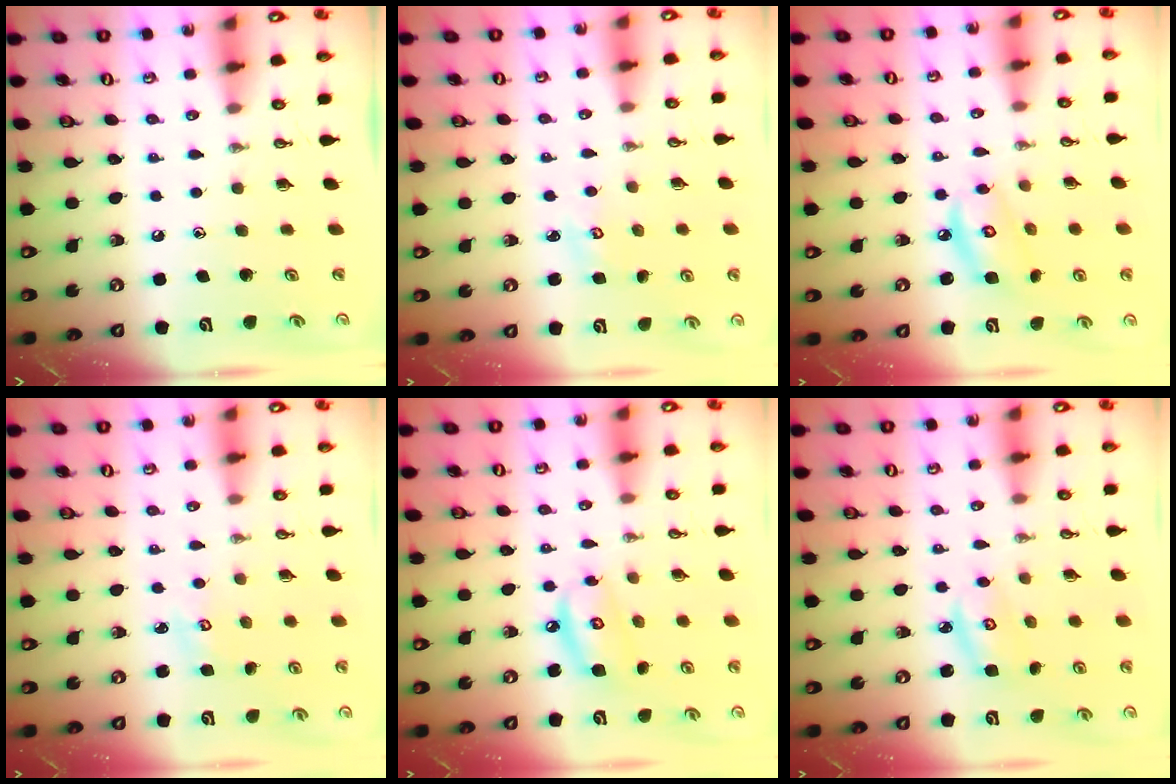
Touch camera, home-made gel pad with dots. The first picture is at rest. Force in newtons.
{"total": 2.3, "press": 2.3, "slide": 0.2}
{"total": 7.2, "press": 7.1, "slide": 0.5}
{"total": 2.3, "press": 2.3, "slide": 0.2}
{"total": 7.8, "press": 7.8, "slide": 0.6}
{"total": 3.9, "press": 3.9, "slide": 0.3}